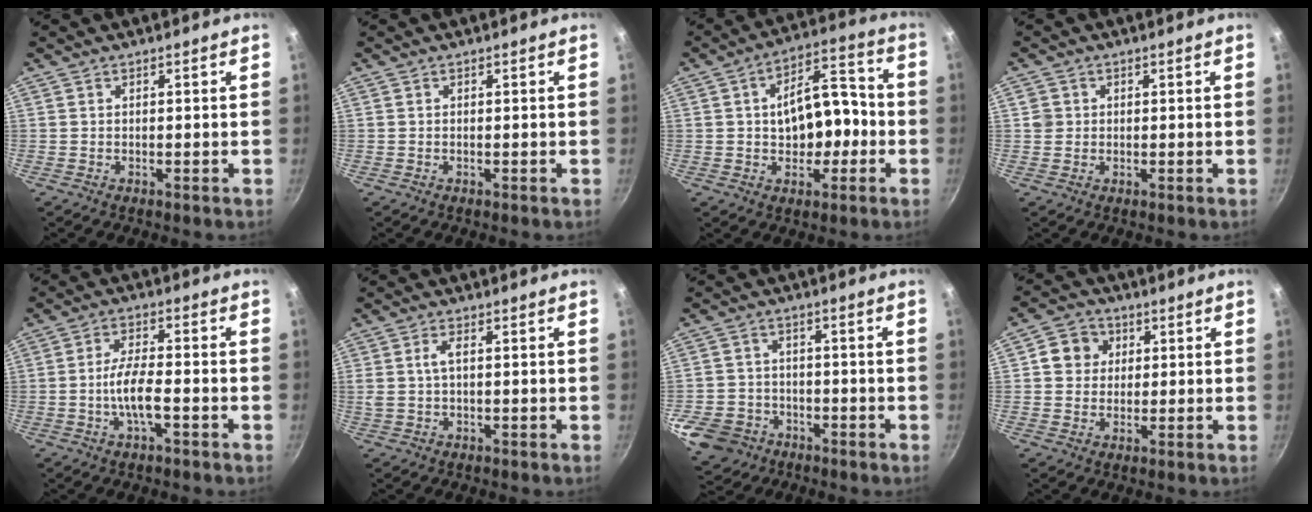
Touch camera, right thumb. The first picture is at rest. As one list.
[{"total": 0.0}, {"total": 12.8, "force": [-0.8, 7.6, 10.3], "torque": [-0.119, 0.040, -0.015]}, {"total": 2.1, "force": [0.4, 2.0, 0.4], "torque": [0.004, 0.002, 0.006]}, {"total": 6.4, "force": [-1.9, 2.2, 5.7], "torque": [-0.114, 0.021, -0.035]}, {"total": 2.8, "force": [0.5, 1.3, 2.5], "torque": [-0.059, 0.005, 0.010]}, {"total": 9.9, "force": [-4.8, 8.0, 3.3], "torque": [-0.069, 0.022, -0.078]}, {"total": 6.8, "force": [1.4, 6.1, 2.5], "torque": [-0.017, 0.004, 0.017]}]